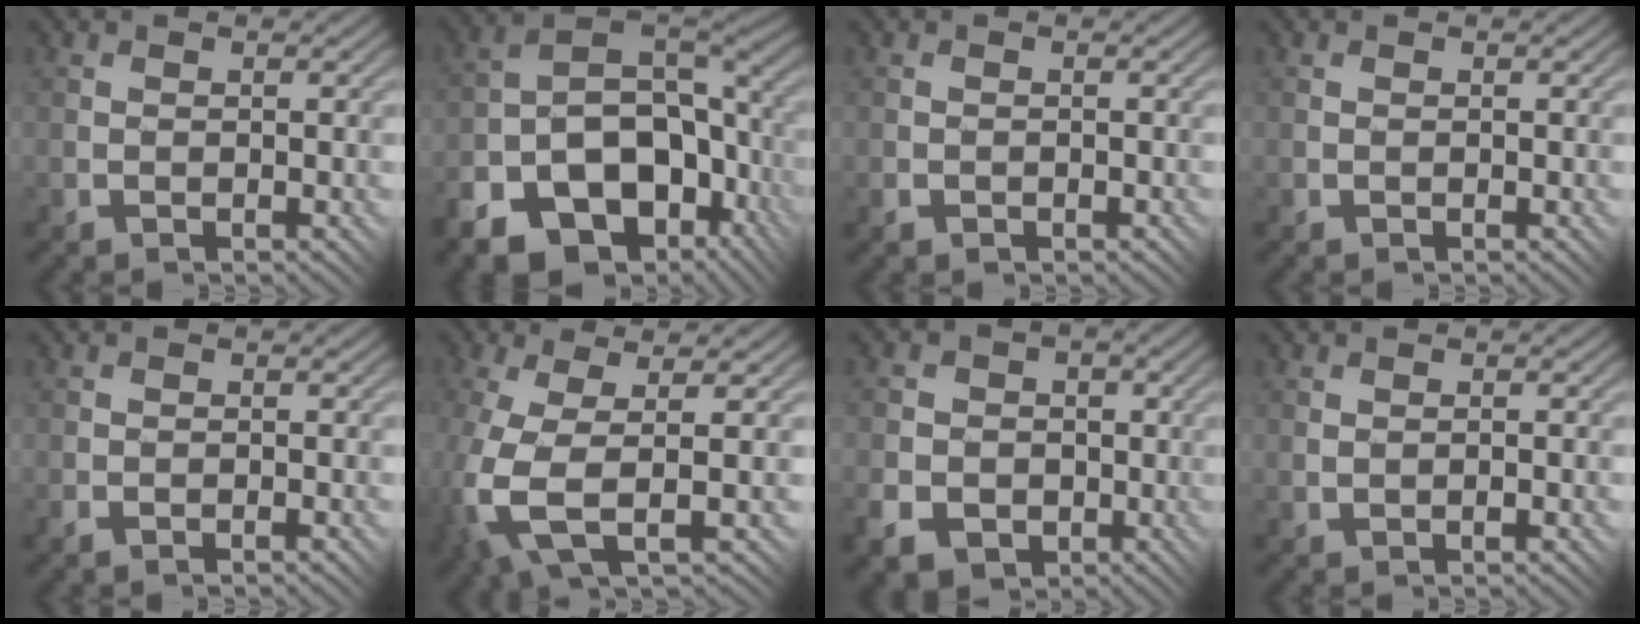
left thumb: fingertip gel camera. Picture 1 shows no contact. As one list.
[{"total": 17.3, "force": [-8.0, 10.6, 11.1], "torque": [-0.217, -0.023, -0.114]}, {"total": 0.6, "force": [-0.5, 0.4, 0.1], "torque": [-0.002, 0.000, -0.009]}, {"total": 0.0}, {"total": 0.9, "force": [-0.6, 0.3, 0.6], "torque": [-0.011, 0.000, -0.011]}, {"total": 9.1, "force": [-1.9, 3.2, 8.3], "torque": [-0.220, -0.017, -0.028]}, {"total": 7.9, "force": [-2.4, 7.2, 2.4], "torque": [-0.070, -0.015, -0.066]}, {"total": 1.5, "force": [-0.2, 0.7, 1.3], "torque": [-0.023, 0.001, 0.003]}]